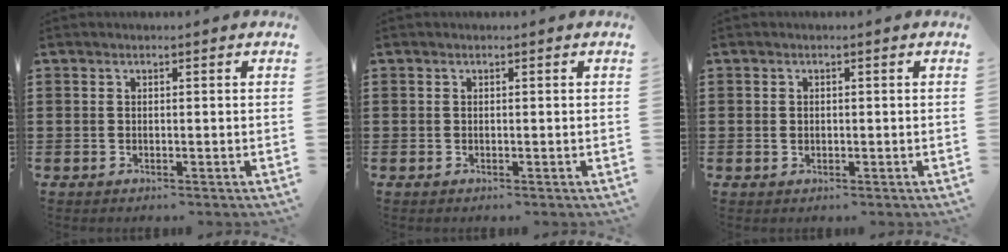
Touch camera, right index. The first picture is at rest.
{"total": 0.0}
{"total": 0.6, "force": [0.1, 0.6, 0.2], "torque": [-0.005, 0.003, 0.002]}